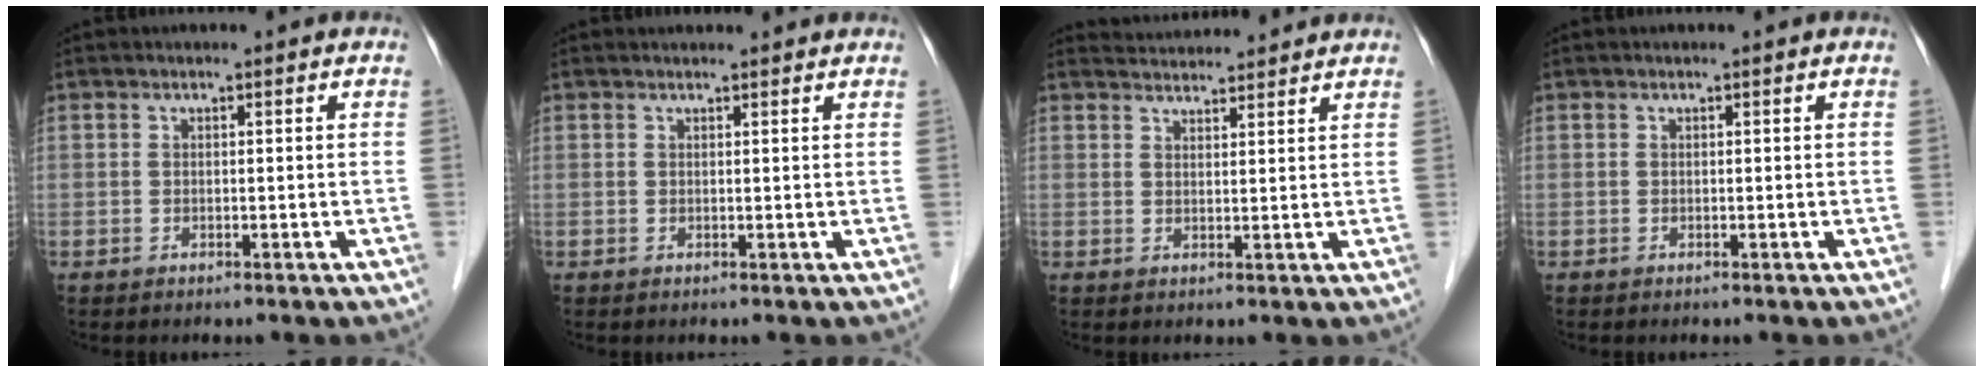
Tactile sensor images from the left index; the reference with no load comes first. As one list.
[{"total": 3.5, "force": [3.3, 0.5, 0.7], "torque": [-0.012, 0.022, 0.039]}, {"total": 5.9, "force": [5.9, 0.5, 0.6], "torque": [-0.014, 0.029, 0.081]}, {"total": 0.0}]